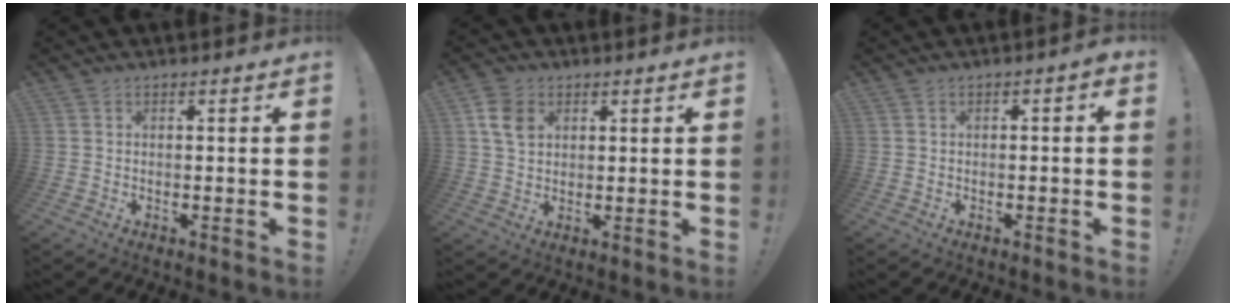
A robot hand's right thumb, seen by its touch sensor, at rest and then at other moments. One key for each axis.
{"total": 7.7, "fx": 2.8, "fy": 5.7, "fz": 4.3, "tx": -0.066, "ty": 0.004, "tz": 0.056}
{"total": 1.5, "fx": -1.1, "fy": 0.7, "fz": 0.8, "tx": -0.011, "ty": 0.005, "tz": -0.020}